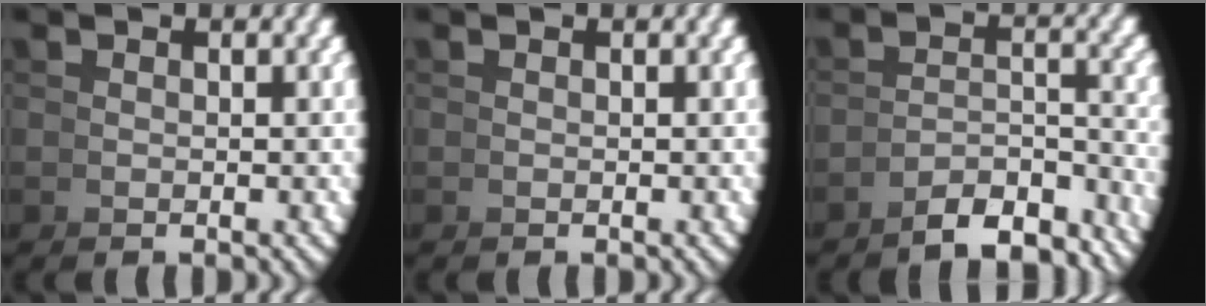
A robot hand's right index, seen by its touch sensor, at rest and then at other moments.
{"total": 0.0}
{"total": 6.7, "force": [-5.8, 1.1, 3.0], "torque": [-0.031, -0.012, -0.087]}